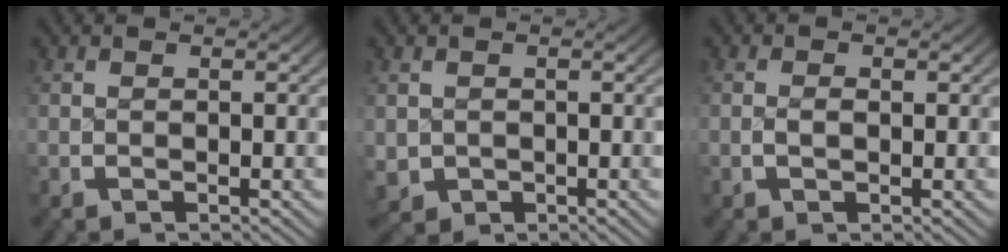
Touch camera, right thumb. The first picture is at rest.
{"total": 3.3, "force": [-0.8, 3.0, 1.2], "torque": [-0.040, -0.029, 0.001]}
{"total": 0.8, "force": [-0.1, 0.4, 0.7], "torque": [-0.019, -0.003, 0.001]}